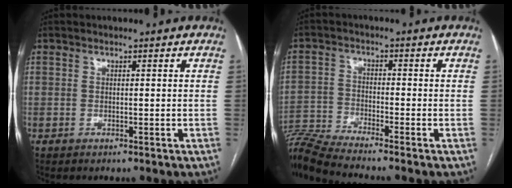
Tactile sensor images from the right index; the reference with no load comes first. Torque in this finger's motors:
{"motor_torque": [-0.88, -1.25, -0.27, 0.02]}